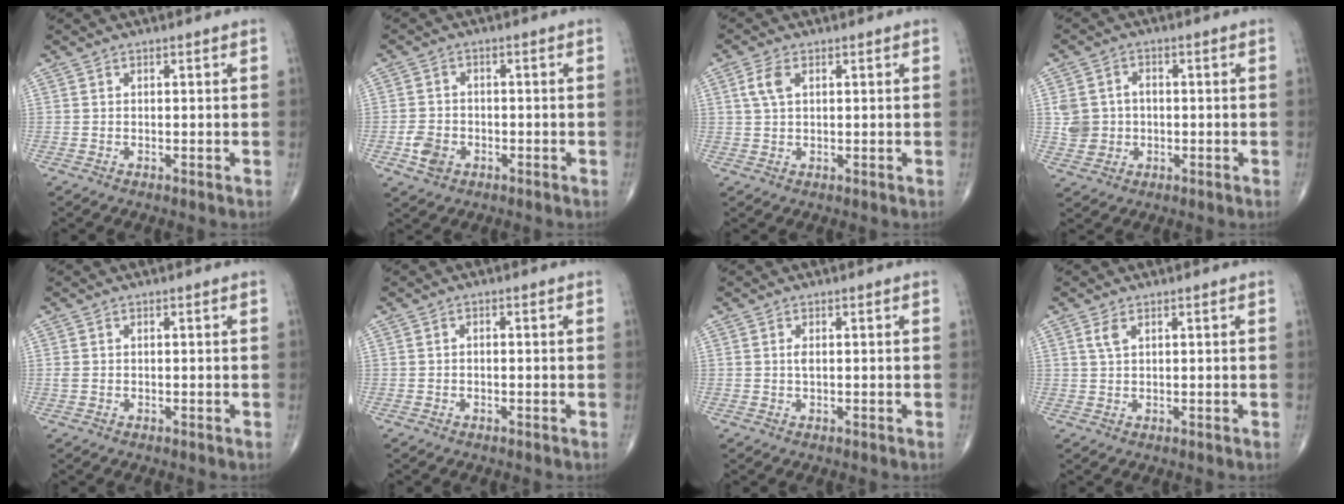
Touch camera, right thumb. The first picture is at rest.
{"total": 4.3, "force": [-1.8, 3.2, 2.3], "torque": [-0.038, 0.008, -0.031]}
{"total": 3.6, "force": [1.2, 1.9, 2.8], "torque": [-0.066, 0.008, 0.025]}
{"total": 6.4, "force": [-0.1, 5.7, 2.8], "torque": [-0.034, 0.007, 0.001]}
{"total": 0.9, "force": [0.0, 0.7, 0.6], "torque": [-0.020, 0.005, 0.001]}
{"total": 0.5, "force": [-0.2, 0.2, 0.4], "torque": [-0.005, 0.002, -0.008]}
{"total": 1.0, "force": [0.2, 0.4, 1.0], "torque": [-0.020, -0.002, 0.002]}
{"total": 2.0, "force": [1.0, 0.8, 1.5], "torque": [-0.035, 0.005, 0.024]}